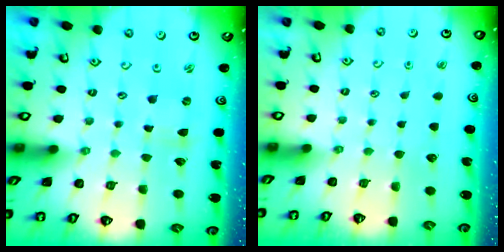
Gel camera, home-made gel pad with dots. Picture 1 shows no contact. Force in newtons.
{"total": 0.0}